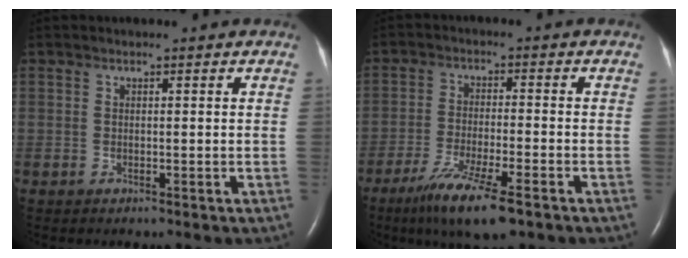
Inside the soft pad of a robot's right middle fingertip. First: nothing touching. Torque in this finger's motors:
{"motor_torque": [1.12, -1.02, 0.38, 0.08]}